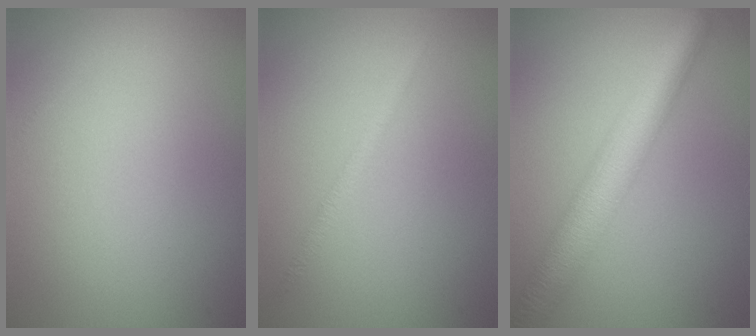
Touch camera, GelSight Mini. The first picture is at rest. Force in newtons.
{"total": 1.1, "press": 1.1, "slide": 0.1}
{"total": 6.1, "press": 6.1, "slide": 0.2}